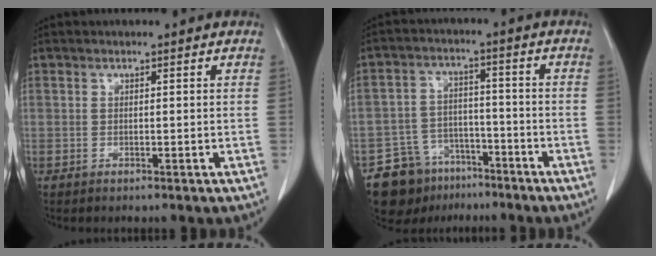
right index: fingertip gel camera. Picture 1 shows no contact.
{"total": 9.6, "force": [-6.9, 6.5, 1.6], "torque": [-0.033, 0.027, -0.110]}